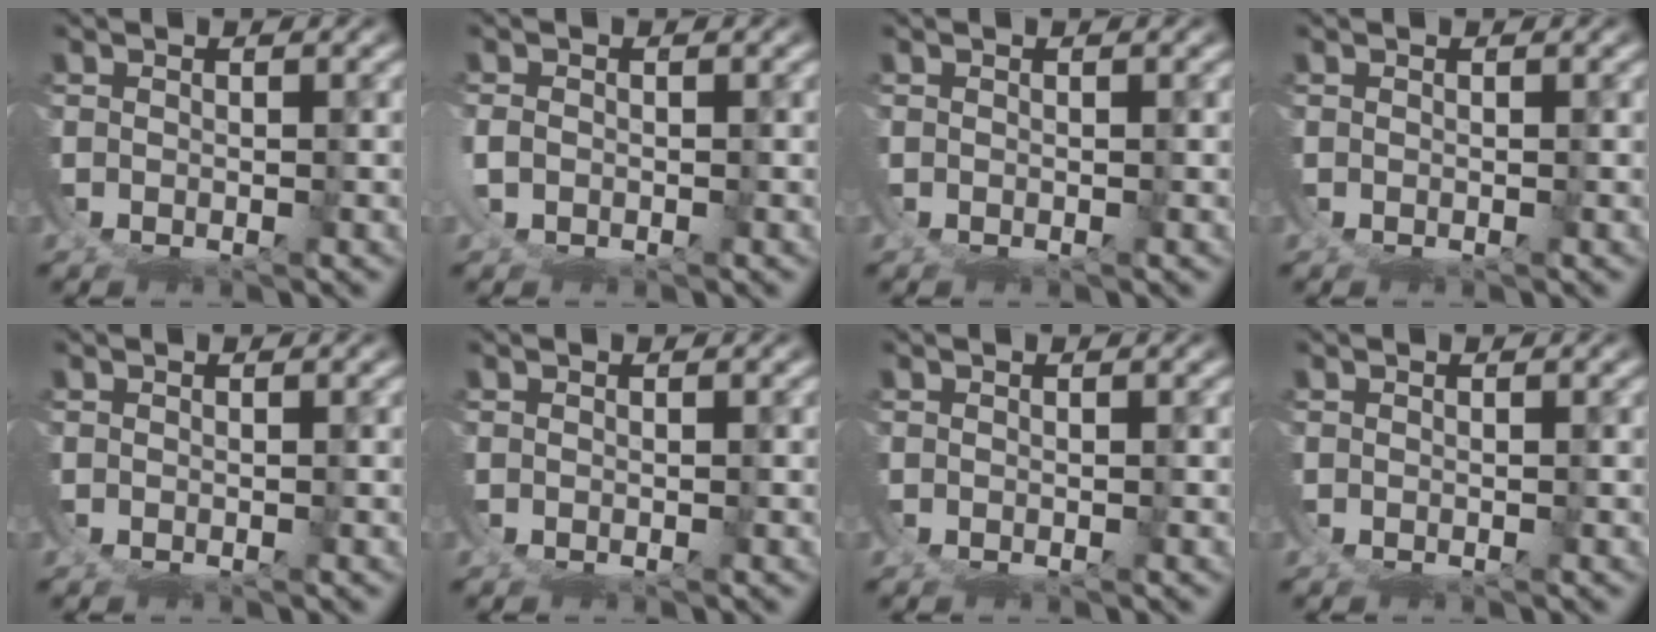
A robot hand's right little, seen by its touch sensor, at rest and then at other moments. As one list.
[{"total": 0.6, "force": [-0.1, -0.3, 0.5], "torque": [-0.020, -0.004, 0.003]}, {"total": 0.0}, {"total": 0.0}, {"total": 0.0}, {"total": 0.0}, {"total": 0.0}, {"total": 0.0}]